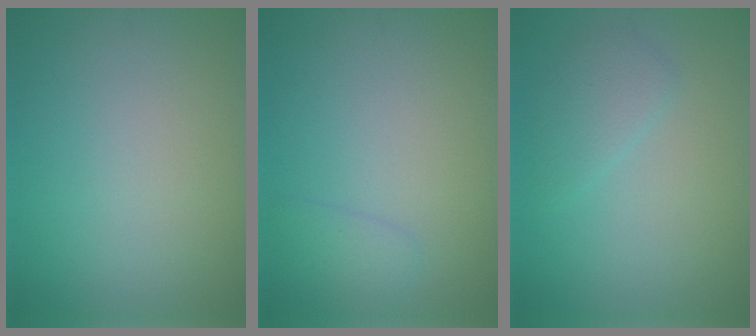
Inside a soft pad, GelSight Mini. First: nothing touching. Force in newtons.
{"total": 1.3, "press": 1.3, "slide": 0.2}
{"total": 1.8, "press": 1.8, "slide": 0.1}